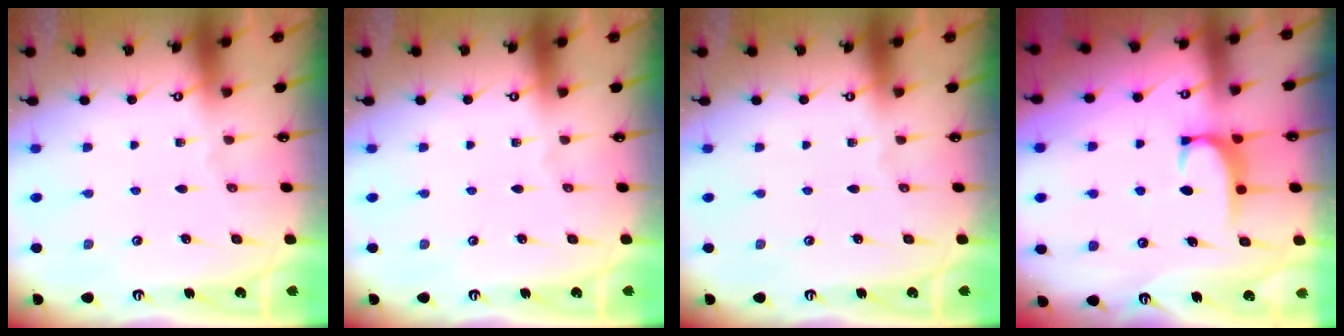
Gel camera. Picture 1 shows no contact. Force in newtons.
{"total": 0.0}
{"total": 0.0}
{"total": 1.9, "press": 1.8, "slide": 0.5}